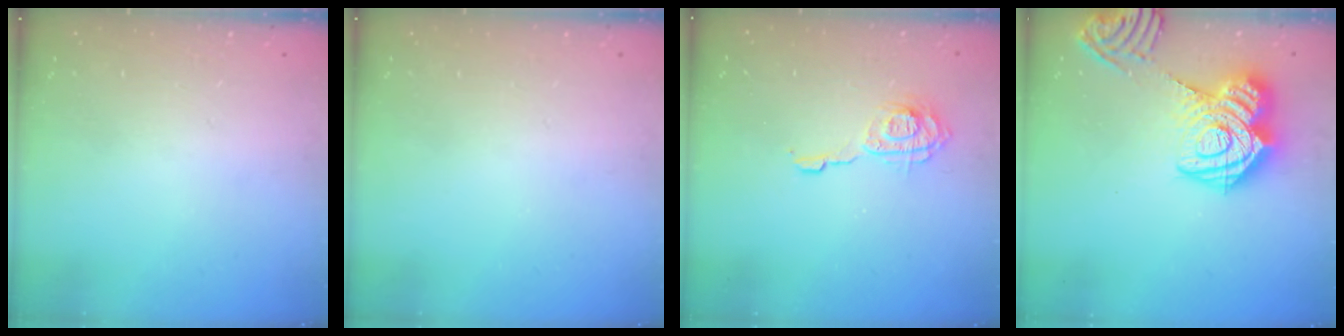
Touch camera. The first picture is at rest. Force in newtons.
{"total": 0.0}
{"total": 9.5, "press": 9.4, "slide": 0.6}
{"total": 20.4, "press": 20.3, "slide": 2.1}